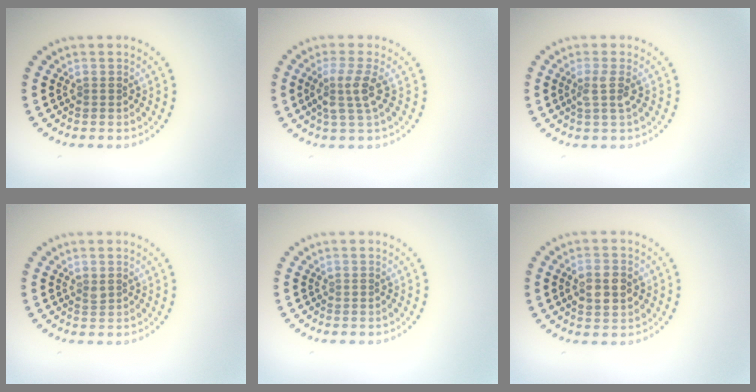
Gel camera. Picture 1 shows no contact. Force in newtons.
{"total": 2.8, "press": 2.2, "slide": 1.7}
{"total": 1.7, "press": 1.3, "slide": 1.1}
{"total": 0.6, "press": 0.6, "slide": 0.3}
{"total": 0.0}
{"total": 3.8, "press": 3.8, "slide": 0.2}